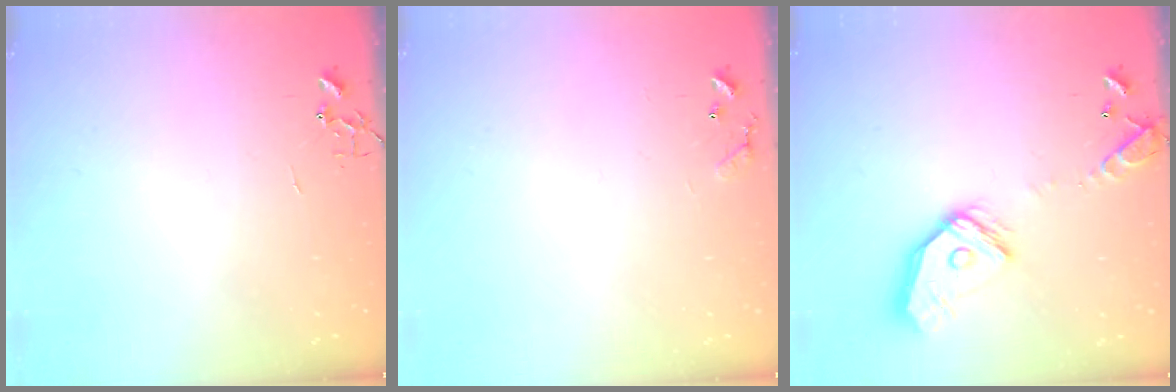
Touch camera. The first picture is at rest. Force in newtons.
{"total": 7.7, "press": 7.7, "slide": 0.5}
{"total": 16.2, "press": 16.1, "slide": 2.1}